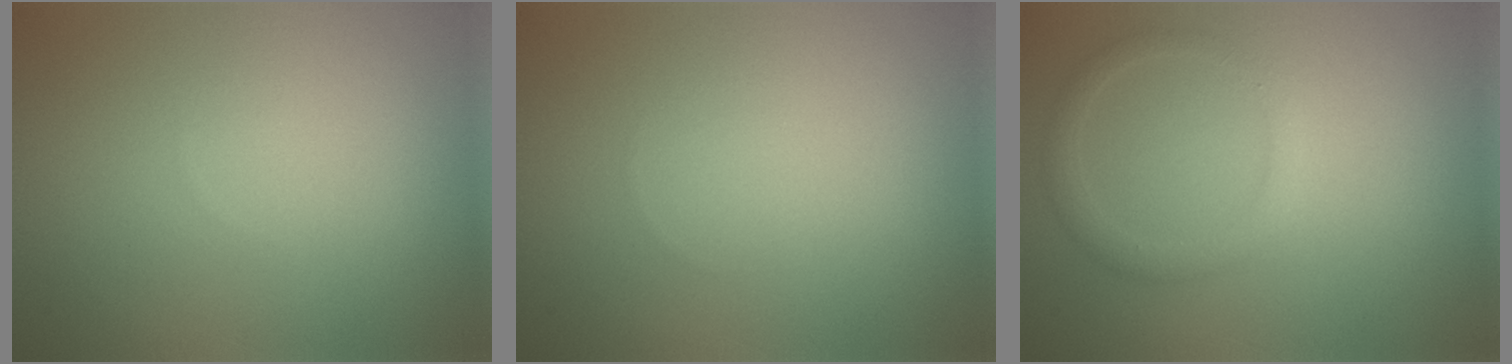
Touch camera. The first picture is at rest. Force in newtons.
{"total": 0.0}
{"total": 1.7, "press": 1.7, "slide": 0.2}